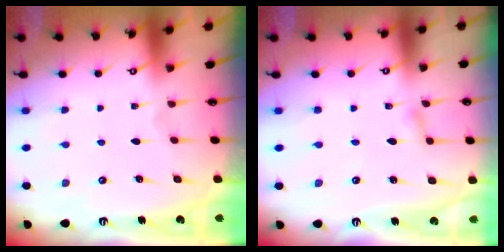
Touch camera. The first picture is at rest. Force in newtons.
{"total": 1.8, "press": 1.8, "slide": 0.2}